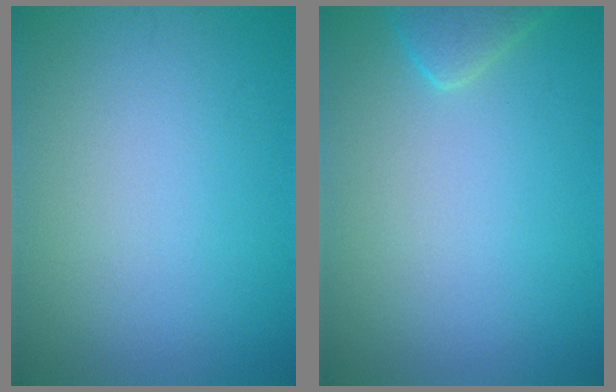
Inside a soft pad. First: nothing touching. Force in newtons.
{"total": 2.0, "press": 2.0, "slide": 0.2}